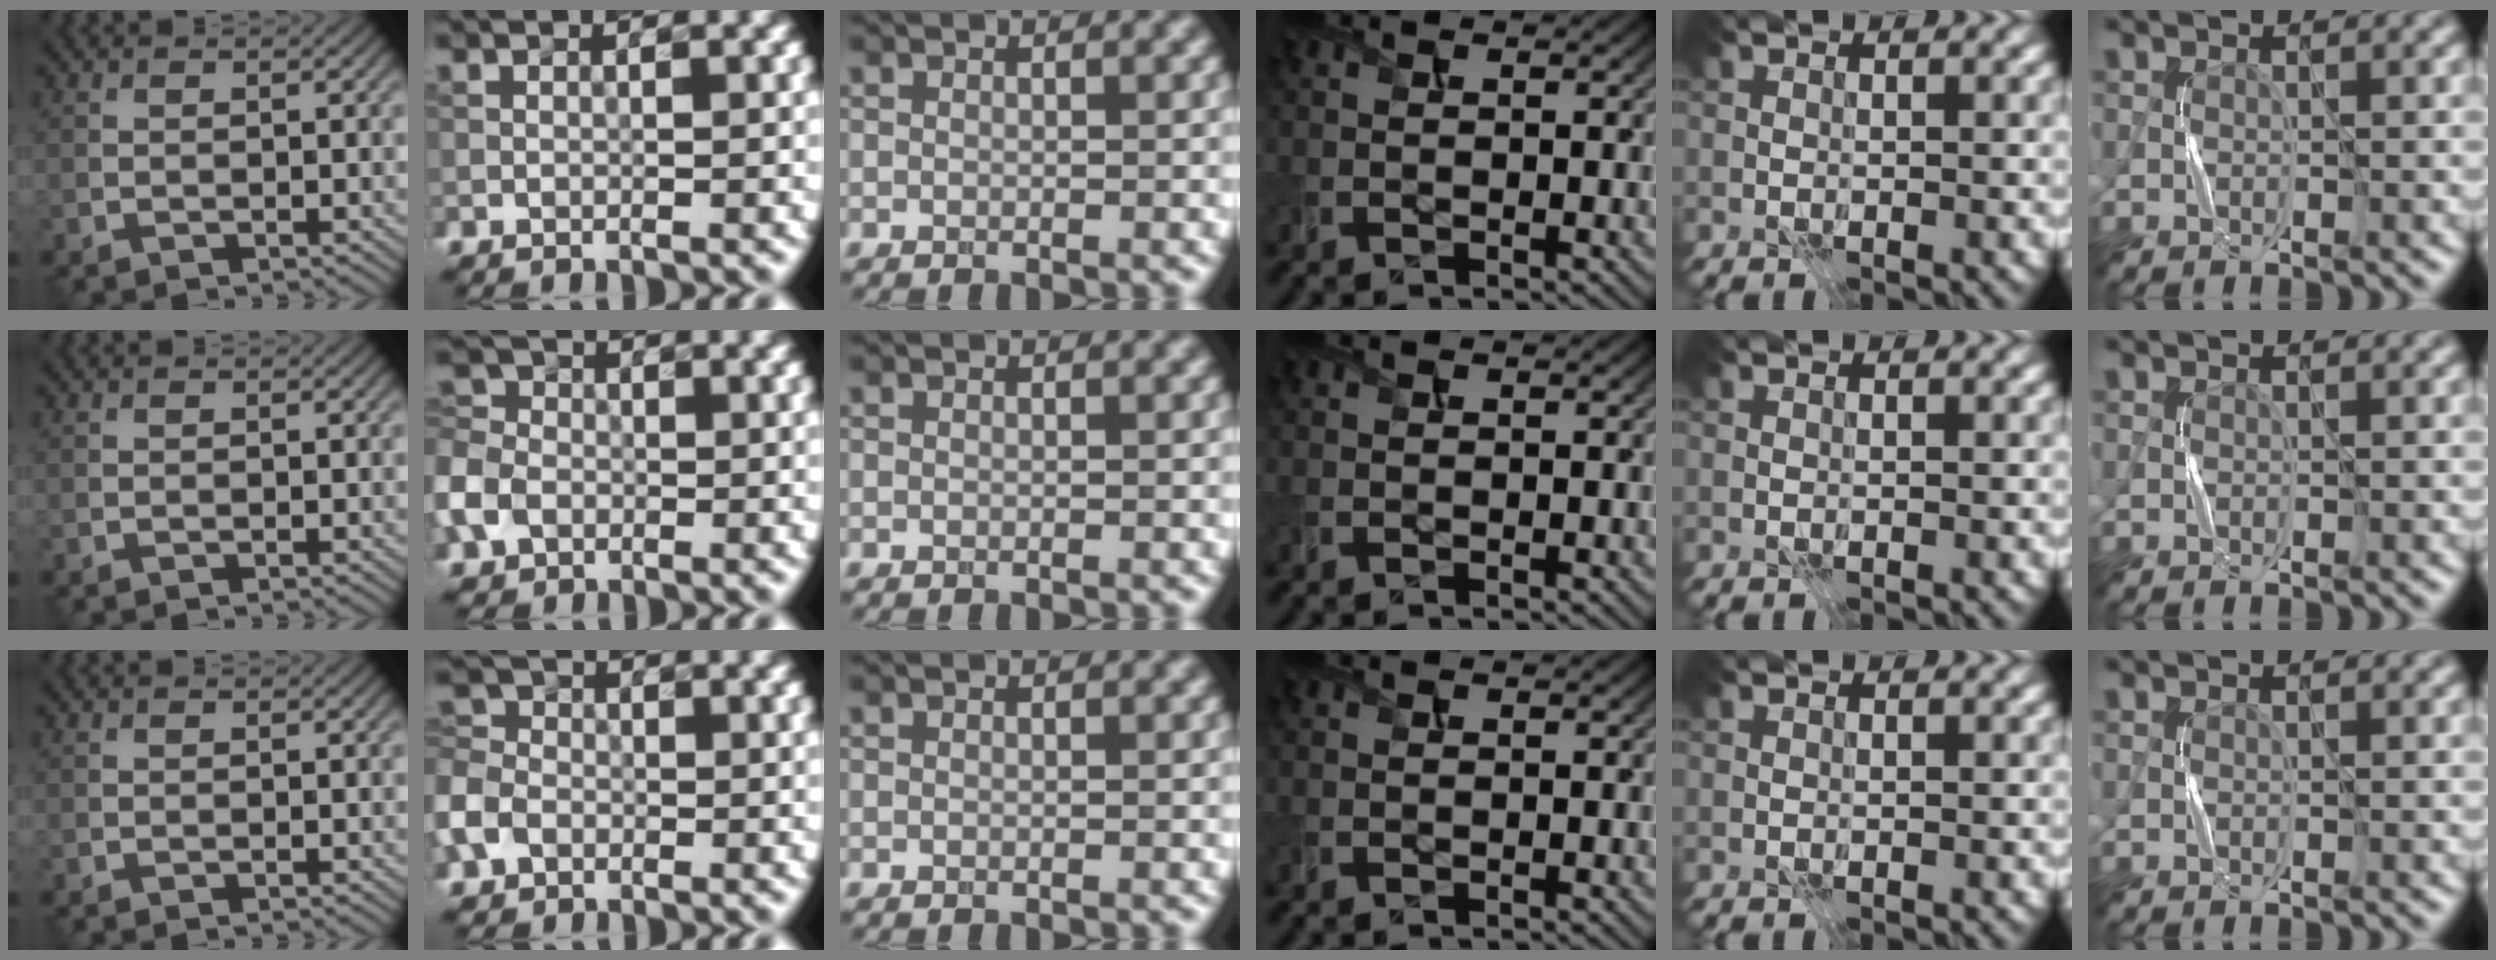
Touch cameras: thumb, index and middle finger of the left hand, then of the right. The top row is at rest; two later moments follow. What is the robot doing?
{"motion": "press", "object": "calculator"}